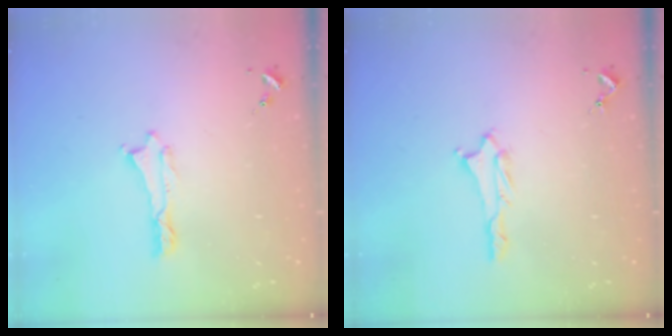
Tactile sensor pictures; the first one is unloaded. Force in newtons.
{"total": 1.2, "press": 1.2, "slide": 0.1}